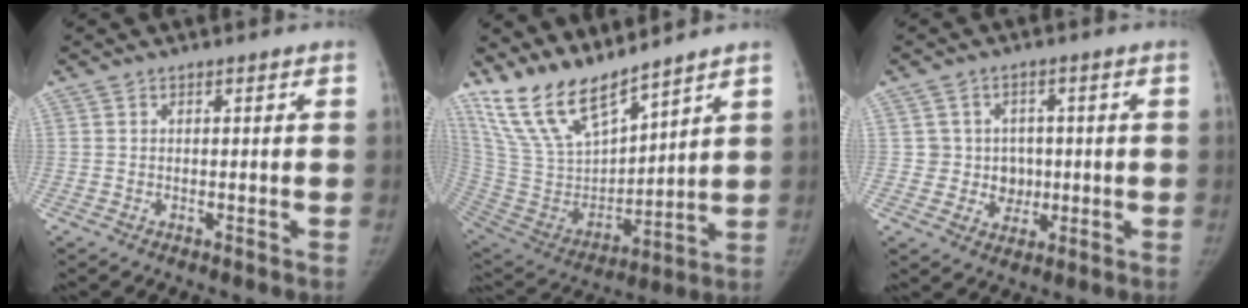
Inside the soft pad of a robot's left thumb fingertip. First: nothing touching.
{"total": 16.9, "force": [14.2, 4.9, 7.6], "torque": [-0.118, -0.079, 0.292]}
{"total": 5.8, "force": [0.2, 5.7, 0.7], "torque": [0.032, 0.011, 0.003]}